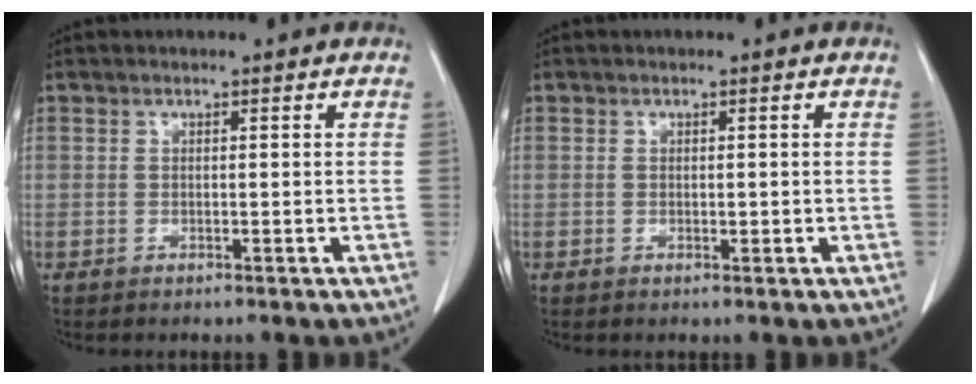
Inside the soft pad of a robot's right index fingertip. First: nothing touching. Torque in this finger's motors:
{"motor_torque": [-0.26, 0.51, 0.03, 0.02]}